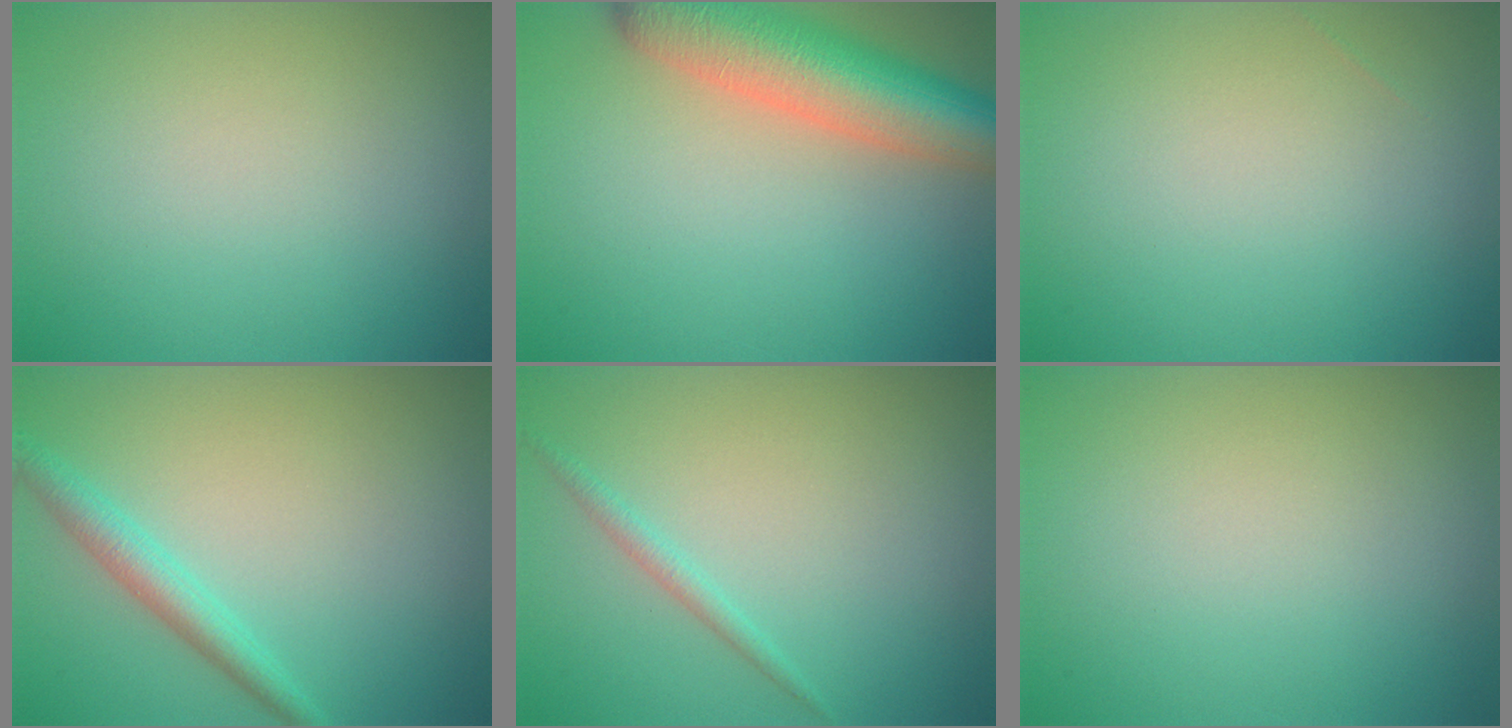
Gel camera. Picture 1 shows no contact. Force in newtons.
{"total": 8.7, "press": 8.7, "slide": 0.5}
{"total": 0.0}
{"total": 2.6, "press": 2.6, "slide": 0.0}
{"total": 1.3, "press": 1.3, "slide": 0.0}
{"total": 0.0}